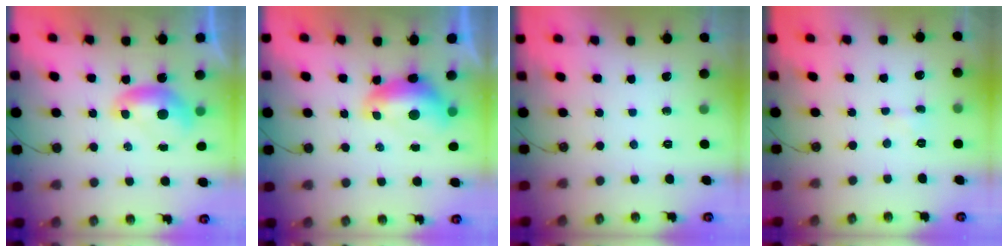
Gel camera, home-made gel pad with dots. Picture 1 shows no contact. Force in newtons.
{"total": 1.1, "press": 1.0, "slide": 0.4}
{"total": 0.0}
{"total": 0.5, "press": 0.5, "slide": 0.2}